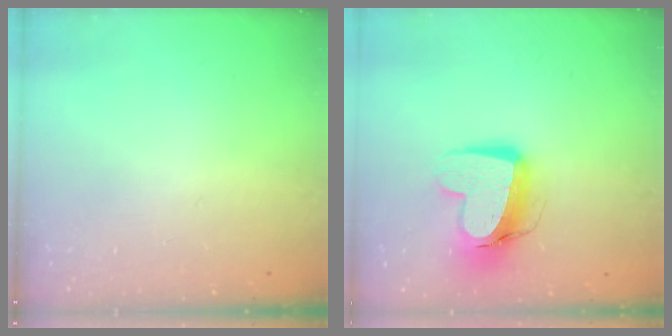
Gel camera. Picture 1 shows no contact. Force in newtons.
{"total": 13.5, "press": 13.4, "slide": 1.4}